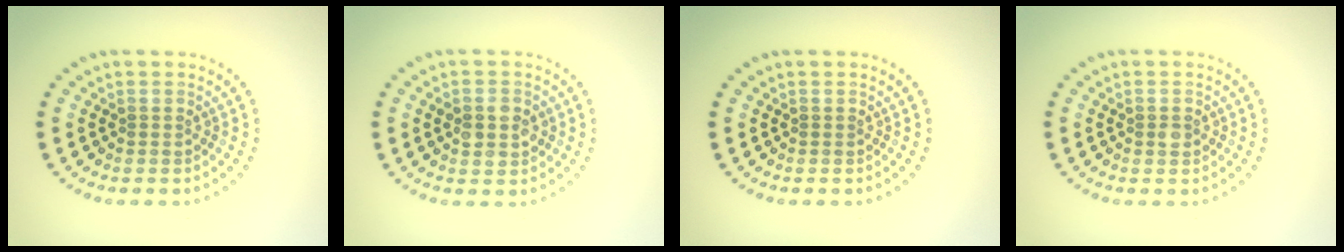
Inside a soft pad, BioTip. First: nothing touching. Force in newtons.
{"total": 2.3, "press": 2.3, "slide": 0.2}
{"total": 0.0}
{"total": 0.9, "press": 0.9, "slide": 0.1}